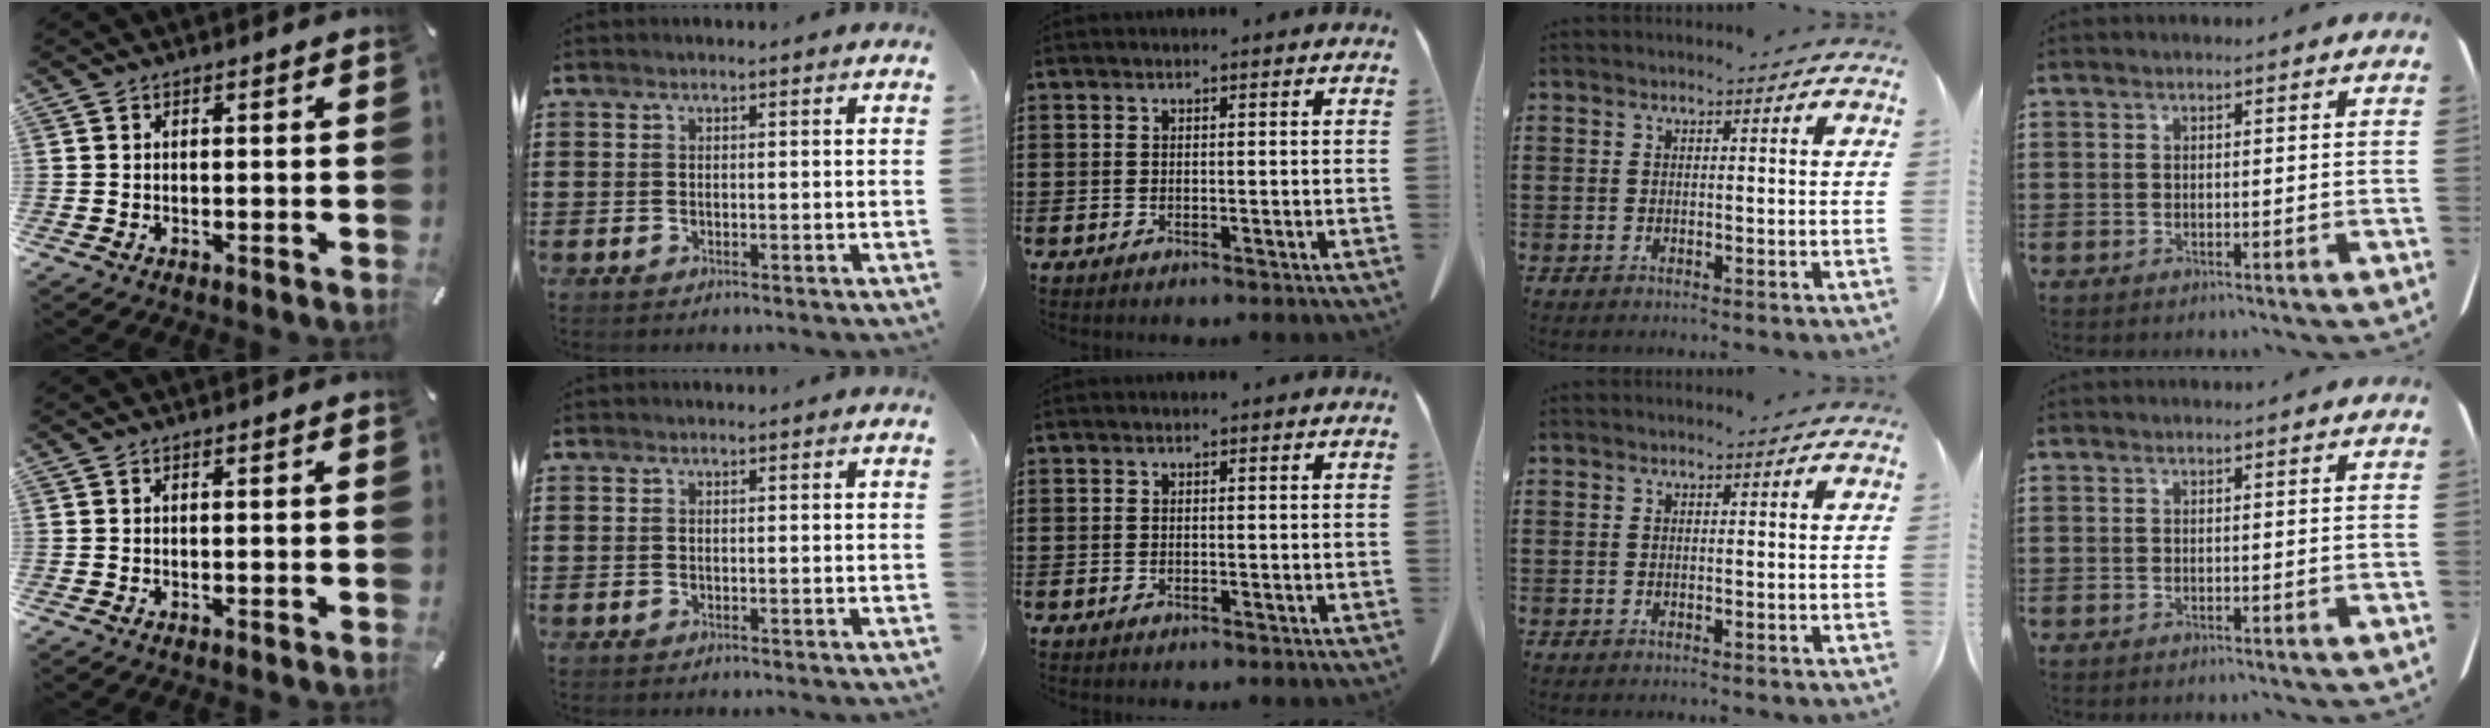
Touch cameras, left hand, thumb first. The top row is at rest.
{}